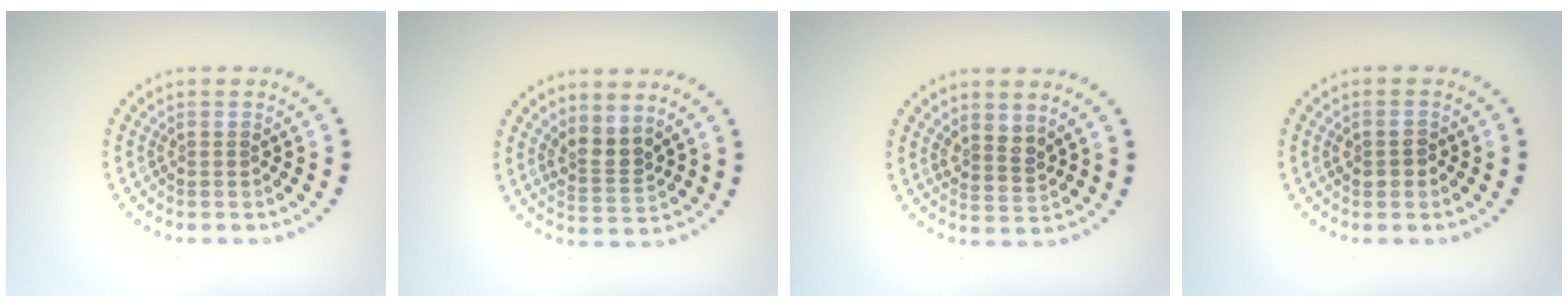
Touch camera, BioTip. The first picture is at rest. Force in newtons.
{"total": 2.5, "press": 2.0, "slide": 1.6}
{"total": 2.0, "press": 1.7, "slide": 1.1}
{"total": 1.5, "press": 1.5, "slide": 0.1}